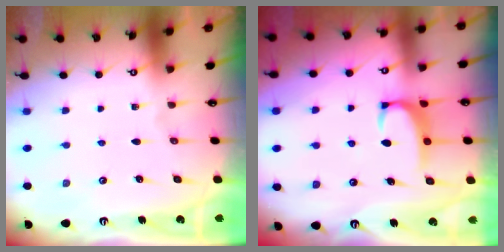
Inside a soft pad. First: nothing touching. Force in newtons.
{"total": 2.2, "press": 2.1, "slide": 0.6}